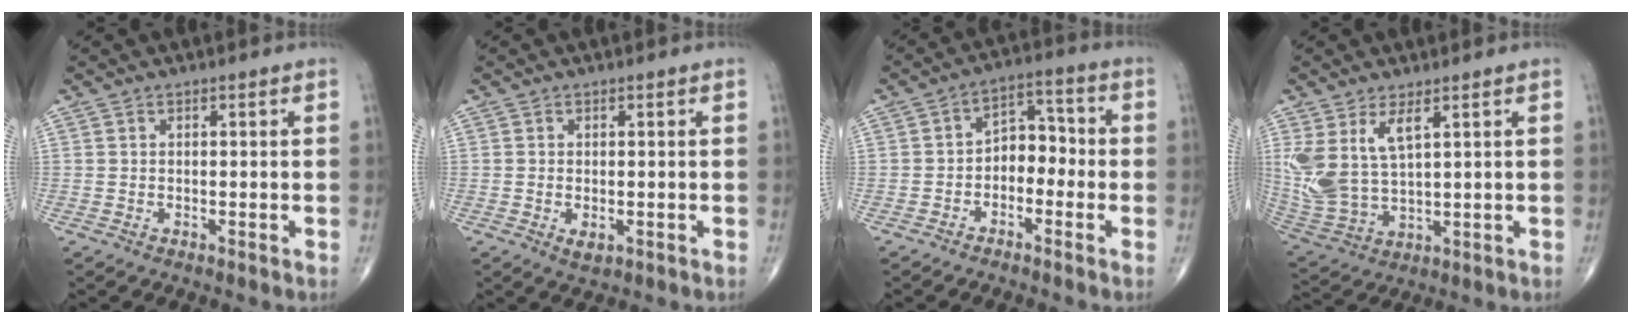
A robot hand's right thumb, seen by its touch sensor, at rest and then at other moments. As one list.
[{"total": 2.1, "force": [-0.5, 1.2, 1.6], "torque": [-0.026, -0.003, -0.007]}, {"total": 6.4, "force": [-1.7, 4.5, 4.2], "torque": [-0.033, 0.041, -0.042]}, {"total": 10.9, "force": [4.4, 4.9, 8.6], "torque": [-0.186, -0.019, 0.104]}]